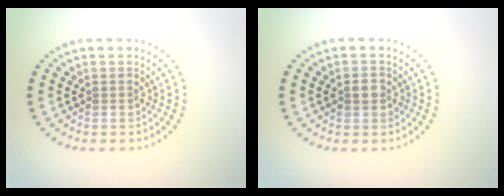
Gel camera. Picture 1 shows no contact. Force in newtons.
{"total": 1.5, "press": 1.5, "slide": 0.3}